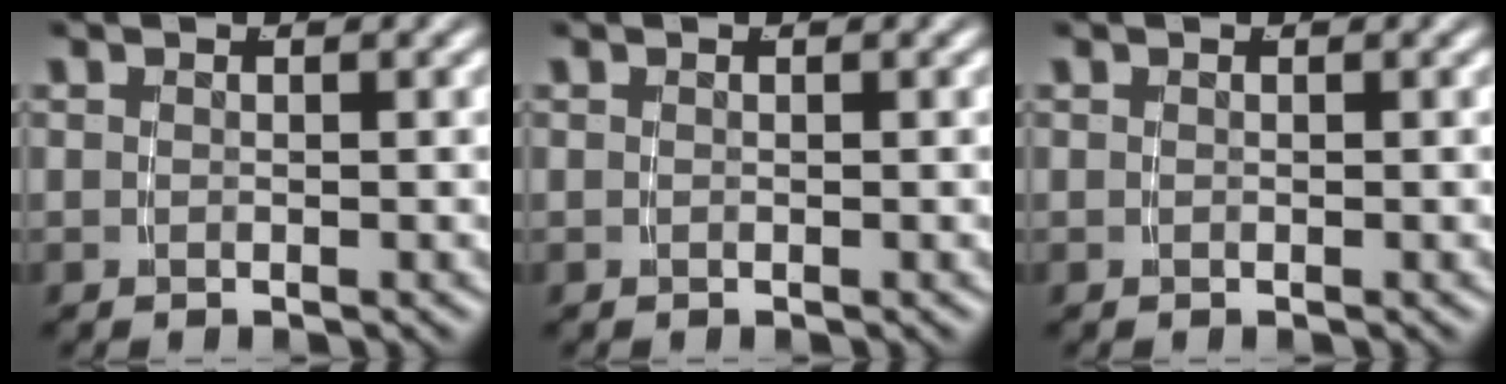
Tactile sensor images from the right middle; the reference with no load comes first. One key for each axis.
{"total": 0.0}
{"total": 0.0}